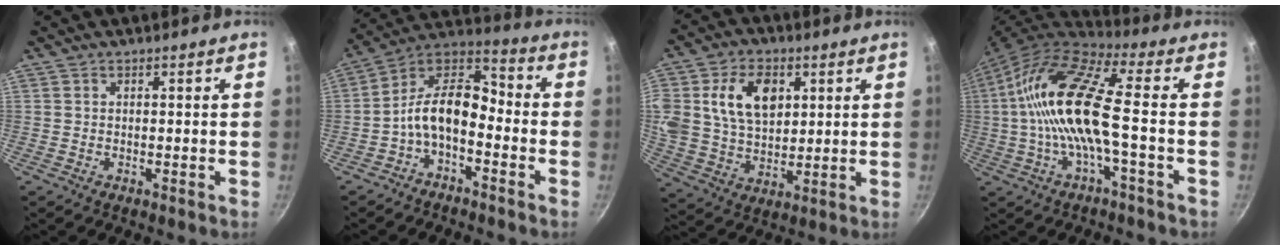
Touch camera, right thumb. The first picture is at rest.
{"total": 11.9, "force": [-4.0, 6.8, 9.0], "torque": [-0.152, 0.068, -0.091]}
{"total": 16.2, "force": [4.6, 11.3, 10.6], "torque": [-0.184, 0.001, 0.089]}
{"total": 16.5, "force": [-1.0, 4.4, 15.9], "torque": [-0.315, 0.033, -0.033]}